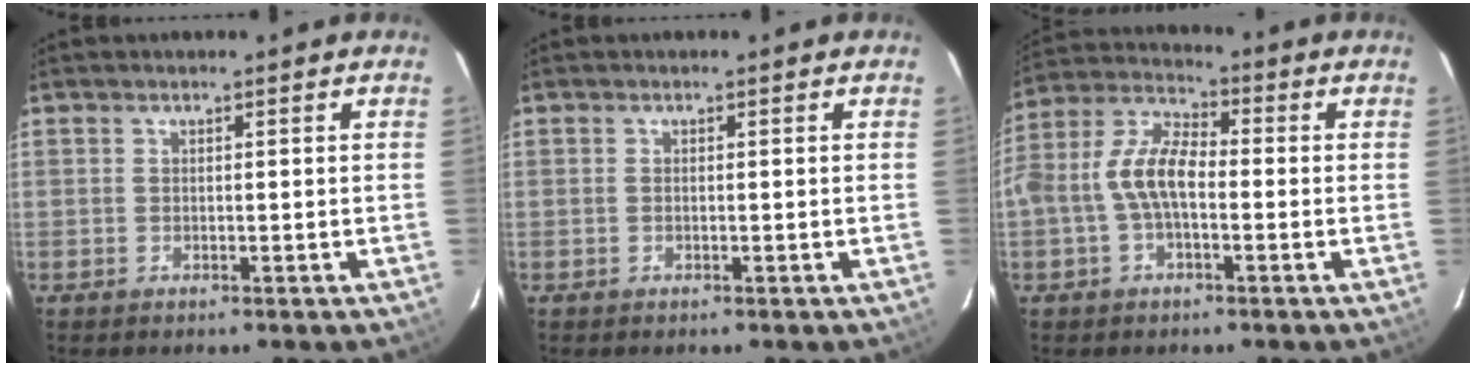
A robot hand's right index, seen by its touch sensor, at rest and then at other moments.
{"total": 0.0}
{"total": 9.2, "force": [-1.7, 4.6, 7.7], "torque": [-0.167, 0.020, -0.035]}